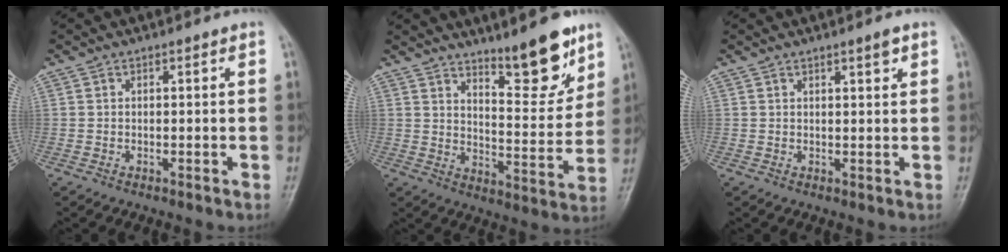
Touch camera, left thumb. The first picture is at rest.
{"total": 12.0, "force": [8.7, 3.1, 7.7], "torque": [-0.082, -0.073, 0.141]}
{"total": 1.9, "force": [1.2, 0.3, 1.4], "torque": [-0.019, -0.007, 0.019]}